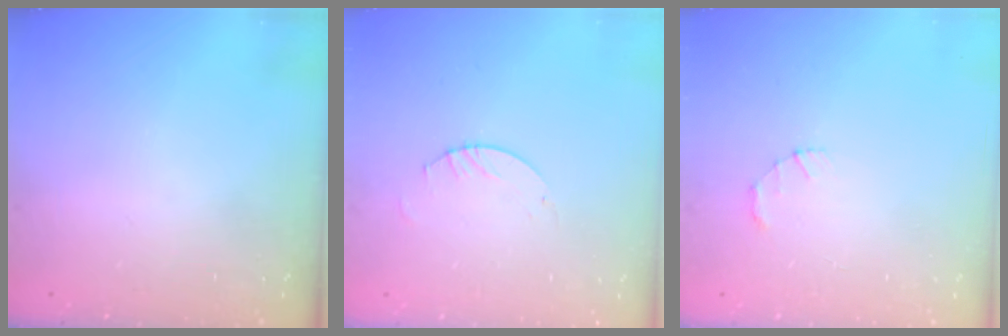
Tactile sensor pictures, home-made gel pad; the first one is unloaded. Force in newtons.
{"total": 2.0, "press": 2.0, "slide": 0.2}
{"total": 1.4, "press": 1.3, "slide": 0.3}